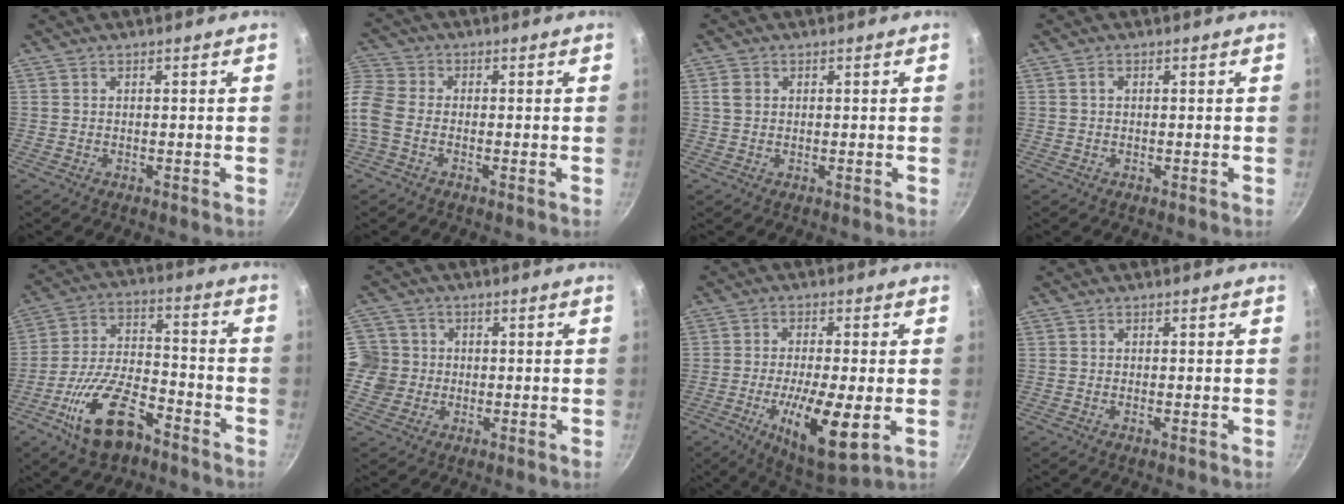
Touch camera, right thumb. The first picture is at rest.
{"total": 9.8, "force": [-2.9, 7.2, 6.0], "torque": [-0.149, 0.019, -0.081]}
{"total": 1.9, "force": [0.4, 1.6, 1.0], "torque": [-0.012, 0.006, 0.006]}
{"total": 0.7, "force": [0.1, 0.5, 0.5], "torque": [-0.010, 0.005, 0.003]}
{"total": 15.6, "force": [-8.6, 7.3, 10.9], "torque": [-0.192, 0.047, -0.161]}
{"total": 6.3, "force": [-0.4, 6.1, 1.2], "torque": [0.019, 0.006, -0.019]}
{"total": 13.7, "force": [-3.4, 3.8, 12.7], "torque": [-0.217, -0.002, -0.055]}
{"total": 0.6, "force": [-0.2, 0.1, 0.6], "torque": [-0.014, 0.001, -0.007]}